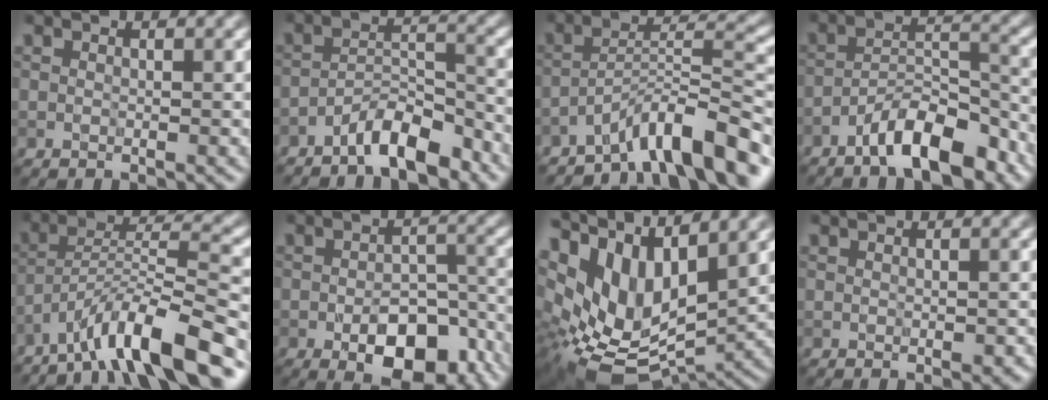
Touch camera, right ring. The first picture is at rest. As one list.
[{"total": 5.1, "force": [-4.0, 1.4, 2.8], "torque": [-0.041, 0.010, -0.076]}, {"total": 8.1, "force": [-6.3, 1.5, 4.8], "torque": [-0.061, 0.014, -0.112]}, {"total": 7.4, "force": [-5.2, 2.2, 4.7], "torque": [-0.068, 0.013, -0.092]}, {"total": 10.1, "force": [-7.4, 1.6, 6.7], "torque": [-0.100, 0.017, -0.137]}, {"total": 8.5, "force": [-3.9, 4.5, 6.1], "torque": [-0.087, -0.015, -0.049]}, {"total": 13.4, "force": [3.5, 7.3, 10.7], "torque": [-0.208, -0.006, 0.081]}, {"total": 0.8, "force": [-0.1, 0.4, 0.7], "torque": [-0.012, -0.004, 0.001]}]